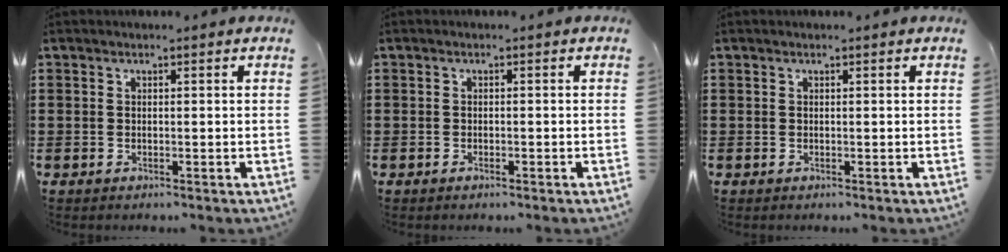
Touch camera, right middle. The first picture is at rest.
{"total": 0.6, "force": [-0.4, 0.2, 0.3], "torque": [-0.010, -0.003, -0.008]}
{"total": 0.0}